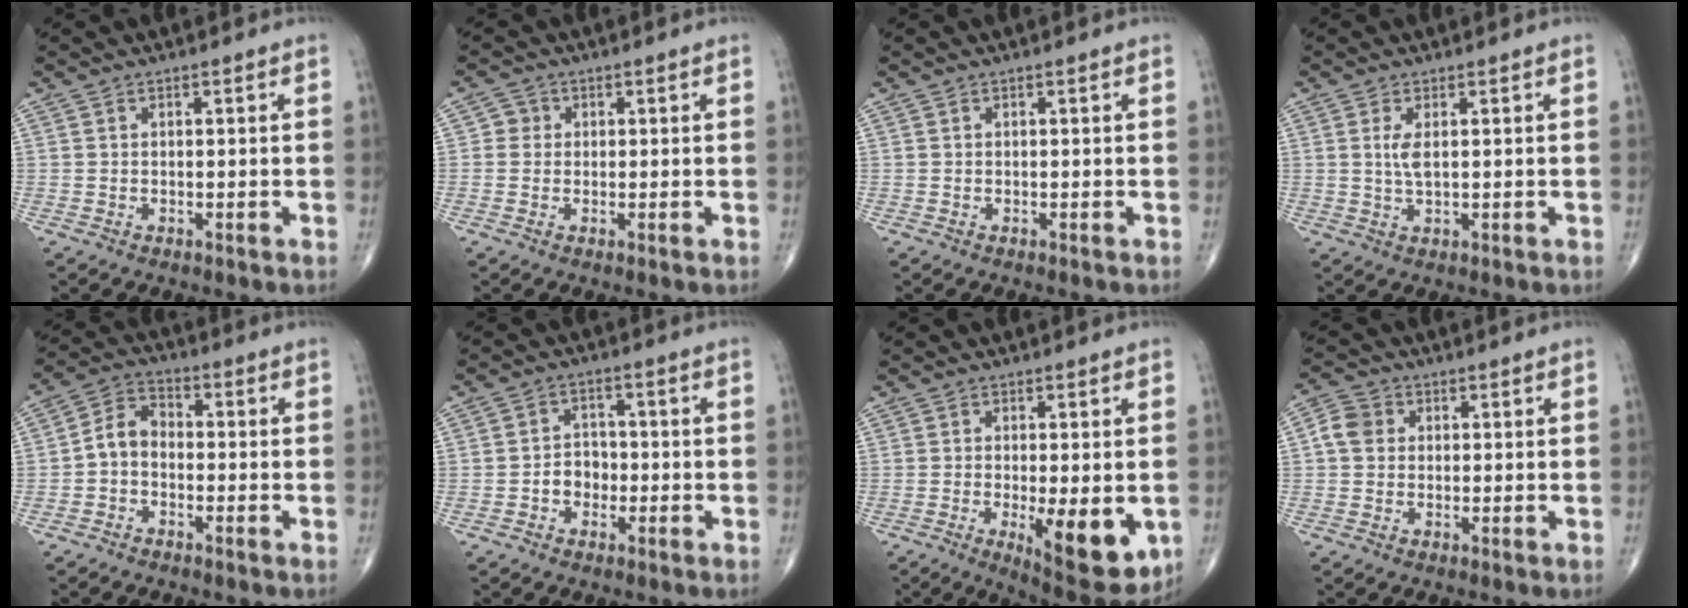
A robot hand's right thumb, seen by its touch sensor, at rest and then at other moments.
{"total": 2.2, "force": [0.2, 2.1, 0.5], "torque": [0.006, 0.005, -0.003]}
{"total": 0.0}
{"total": 2.8, "force": [0.6, 0.8, 2.6], "torque": [-0.057, -0.007, 0.015]}
{"total": 5.7, "force": [-1.4, 4.1, 3.6], "torque": [-0.054, 0.026, -0.043]}
{"total": 4.4, "force": [-1.3, 3.6, 2.2], "torque": [-0.014, 0.018, -0.030]}
{"total": 12.4, "force": [-3.1, 4.3, 11.2], "torque": [-0.149, -0.023, -0.033]}
{"total": 4.5, "force": [0.5, 3.9, 2.2], "torque": [-0.034, 0.011, 0.001]}